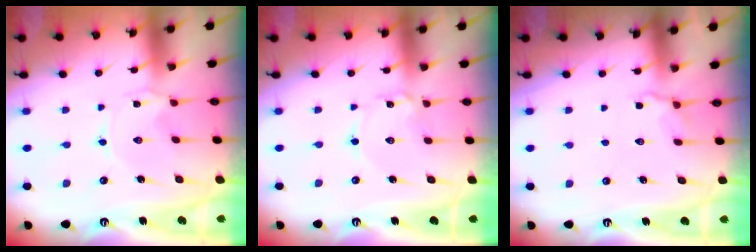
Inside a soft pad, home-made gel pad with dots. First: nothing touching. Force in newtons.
{"total": 1.2, "press": 1.2, "slide": 0.1}
{"total": 3.1, "press": 2.6, "slide": 1.6}